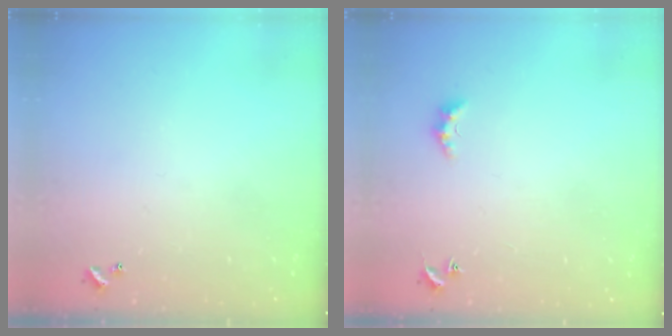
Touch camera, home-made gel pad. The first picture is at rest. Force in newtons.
{"total": 2.4, "press": 2.4, "slide": 0.6}